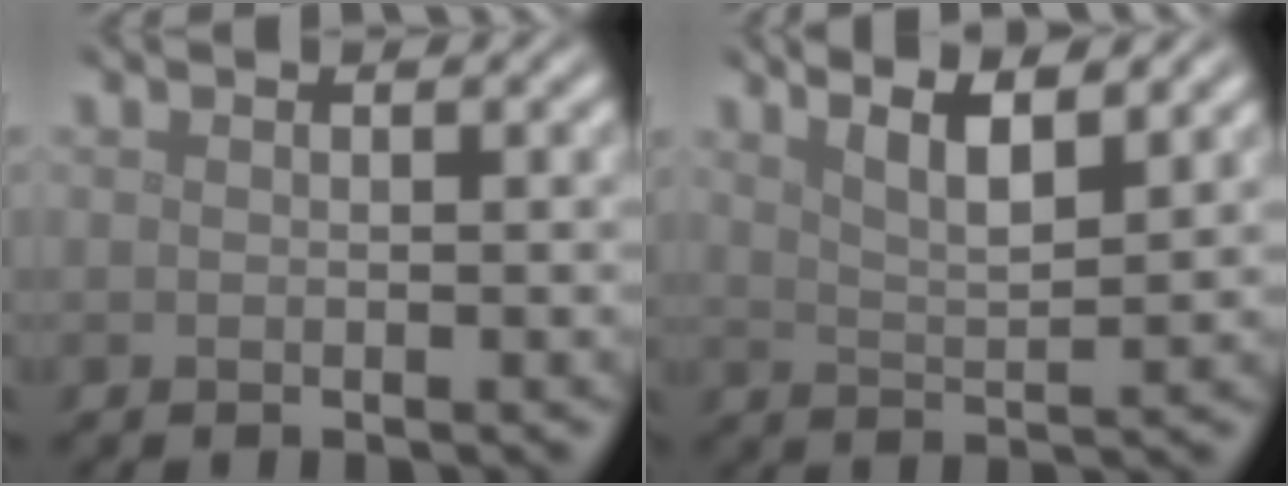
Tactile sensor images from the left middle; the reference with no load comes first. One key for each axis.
{"total": 4.9, "fx": 3.4, "fy": 1.2, "fz": 3.3, "tx": -0.038, "ty": 0.014, "tz": 0.041}